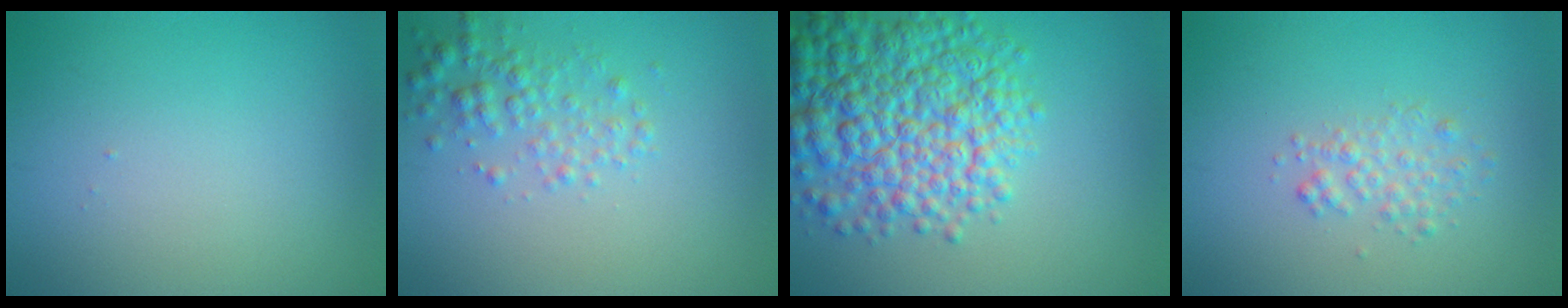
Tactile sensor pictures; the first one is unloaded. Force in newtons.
{"total": 2.5, "press": 2.5, "slide": 0.1}
{"total": 9.7, "press": 9.7, "slide": 0.3}
{"total": 1.7, "press": 1.7, "slide": 0.1}